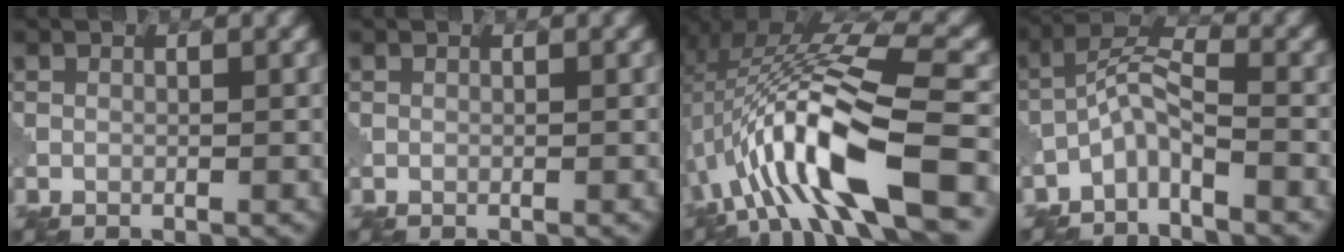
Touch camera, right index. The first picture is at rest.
{"total": 0.0}
{"total": 13.1, "force": [-2.3, 4.0, 12.3], "torque": [-0.226, 0.016, -0.040]}
{"total": 3.7, "force": [-2.5, 0.7, 2.6], "torque": [-0.051, 0.013, -0.059]}